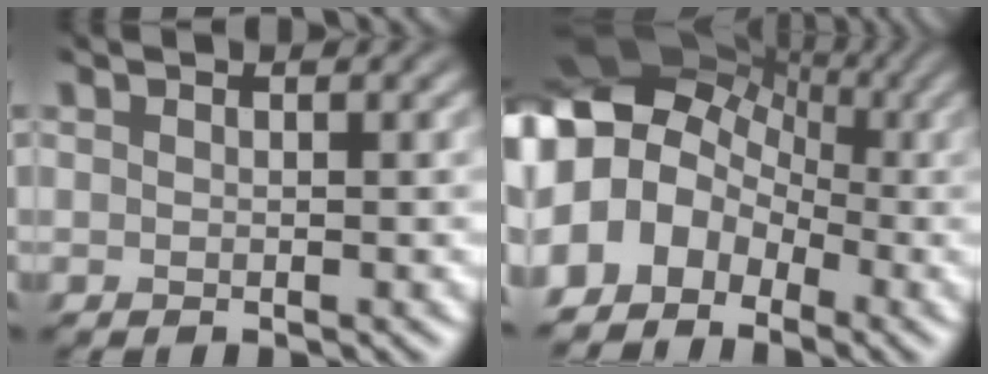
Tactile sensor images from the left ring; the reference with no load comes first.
{"total": 11.1, "force": [-2.5, 9.4, 5.4], "torque": [-0.091, 0.005, -0.087]}